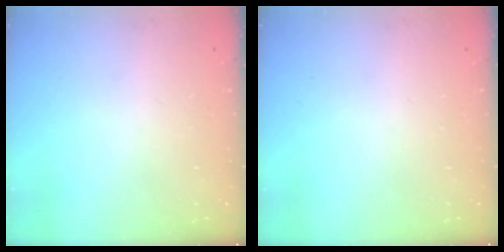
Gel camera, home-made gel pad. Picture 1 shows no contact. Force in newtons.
{"total": 0.0}